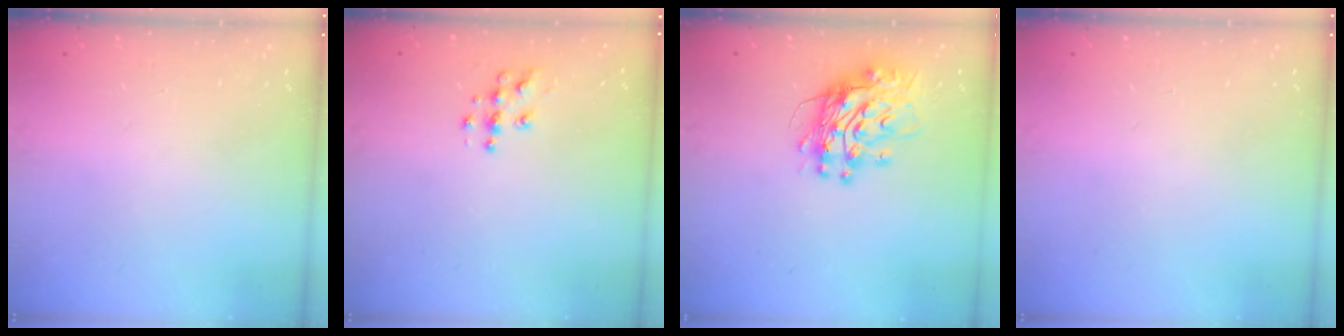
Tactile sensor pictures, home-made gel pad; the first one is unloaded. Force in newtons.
{"total": 5.9, "press": 5.9, "slide": 0.2}
{"total": 11.4, "press": 11.4, "slide": 1.0}
{"total": 0.0}